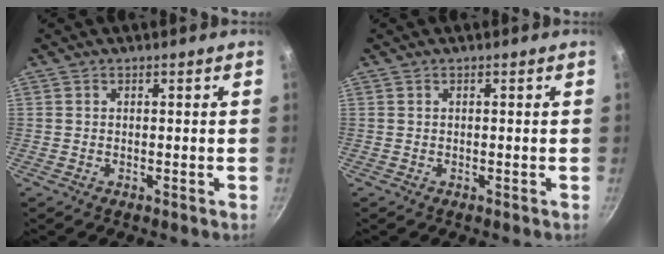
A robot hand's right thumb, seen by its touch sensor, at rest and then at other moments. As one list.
[{"total": 0.0}]